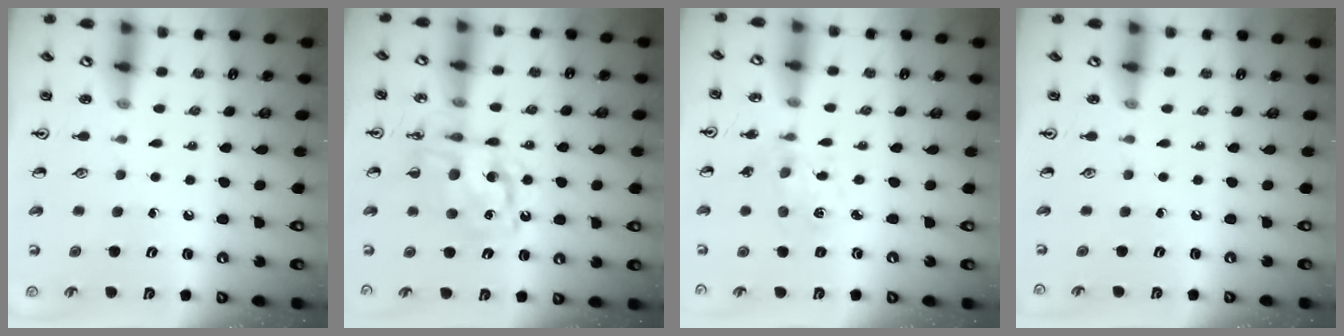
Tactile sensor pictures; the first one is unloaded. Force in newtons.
{"total": 12.2, "press": 12.2, "slide": 0.3}
{"total": 1.3, "press": 1.3, "slide": 0.1}
{"total": 0.0}